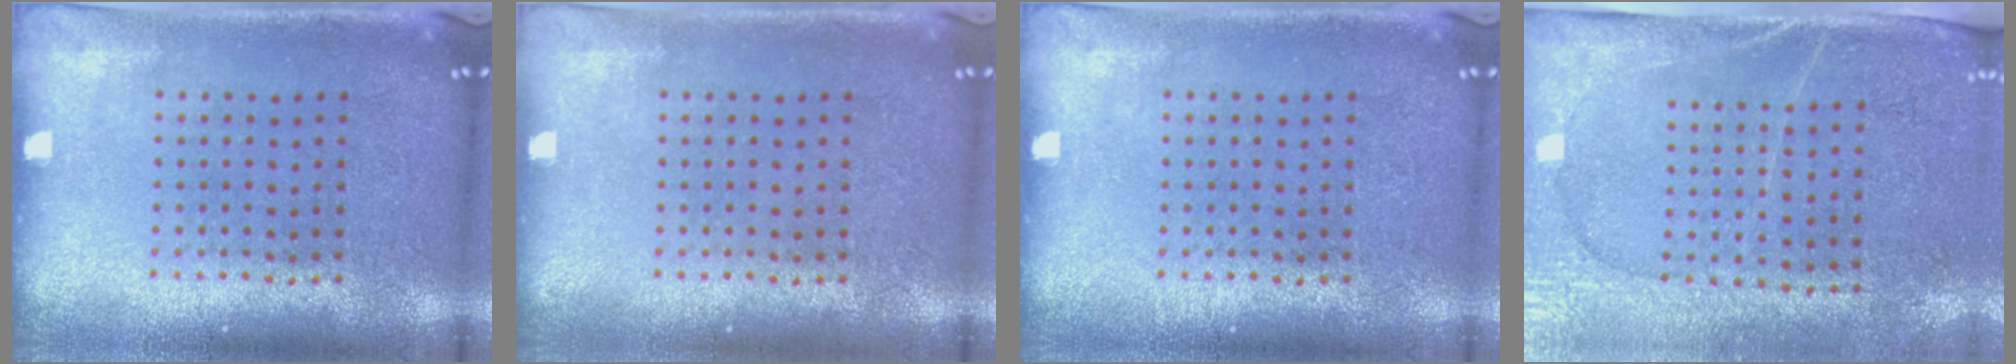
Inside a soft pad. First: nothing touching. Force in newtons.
{"total": 0.0}
{"total": 0.0}
{"total": 2.9, "press": 2.6, "slide": 1.3}